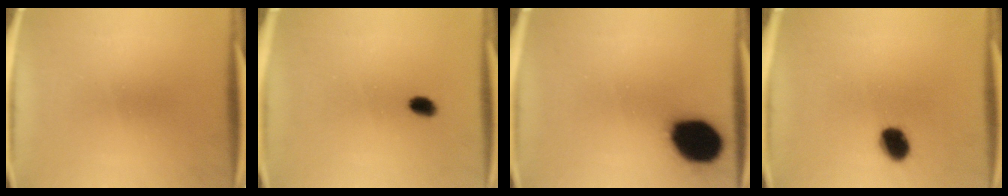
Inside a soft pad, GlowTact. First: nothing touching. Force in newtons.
{"total": 2.4}
{"total": 17.1}
{"total": 6.6}